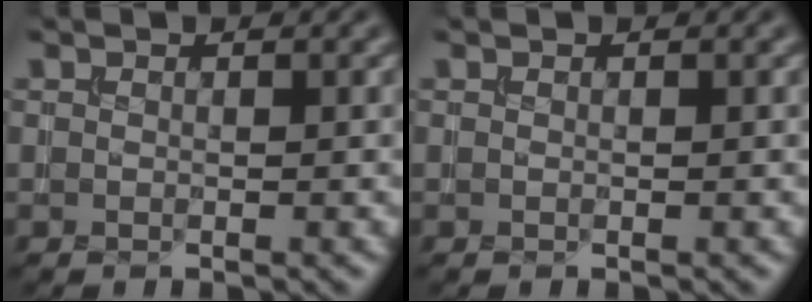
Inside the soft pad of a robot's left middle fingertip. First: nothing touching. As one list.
[{"total": 0.0}]